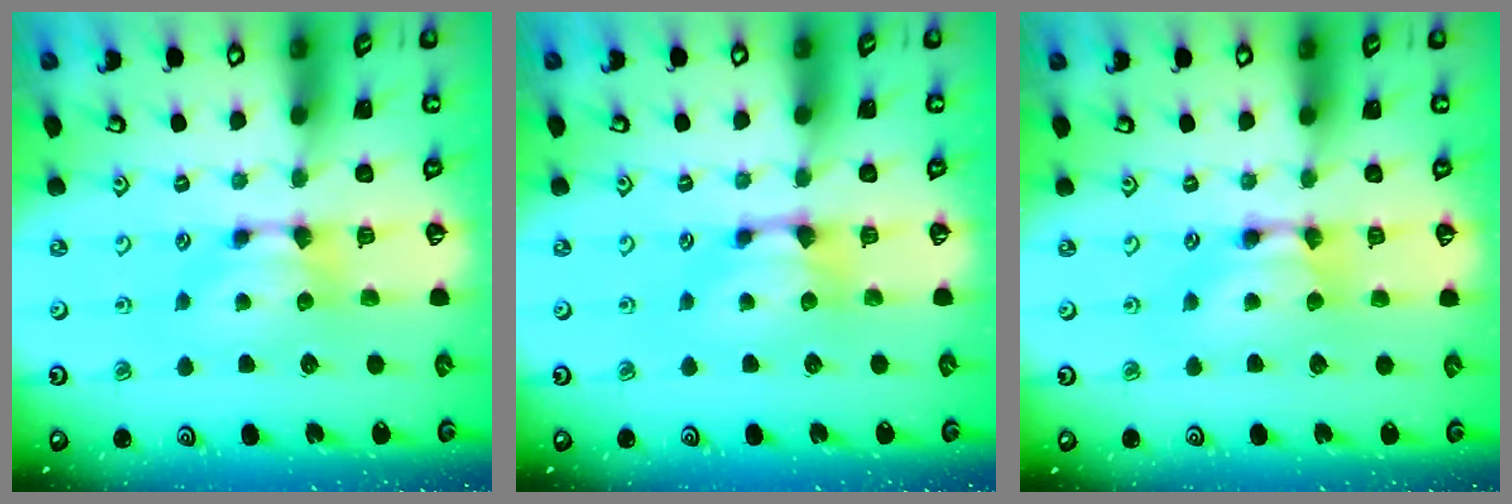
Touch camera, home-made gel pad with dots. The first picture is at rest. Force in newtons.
{"total": 0.7, "press": 0.1, "slide": 0.7}
{"total": 2.0, "press": 2.0, "slide": 0.1}